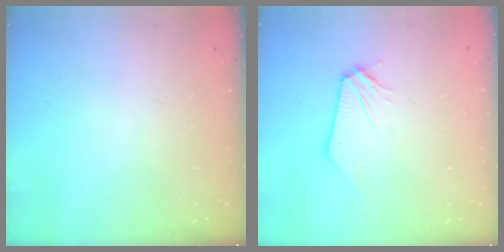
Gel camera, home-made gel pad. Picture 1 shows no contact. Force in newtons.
{"total": 0.0}